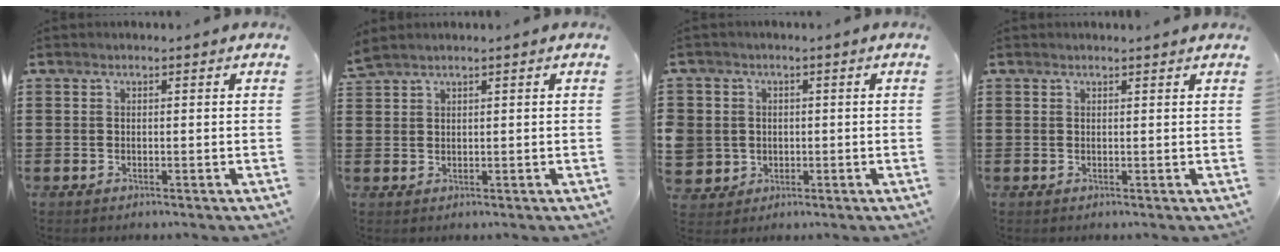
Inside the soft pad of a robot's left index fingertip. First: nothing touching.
{"total": 1.6, "force": [1.5, 0.1, 0.7], "torque": [-0.018, -0.001, 0.028]}
{"total": 4.0, "force": [-0.2, 4.0, 0.2], "torque": [-0.031, 0.009, -0.009]}
{"total": 0.8, "force": [0.7, -0.1, 0.3], "torque": [-0.007, -0.002, 0.015]}